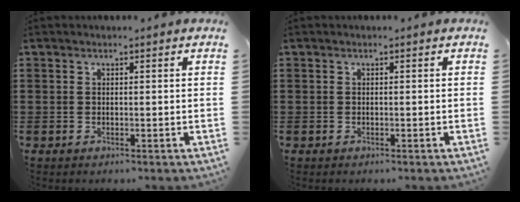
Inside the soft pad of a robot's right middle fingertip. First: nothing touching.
{"total": 0.0}